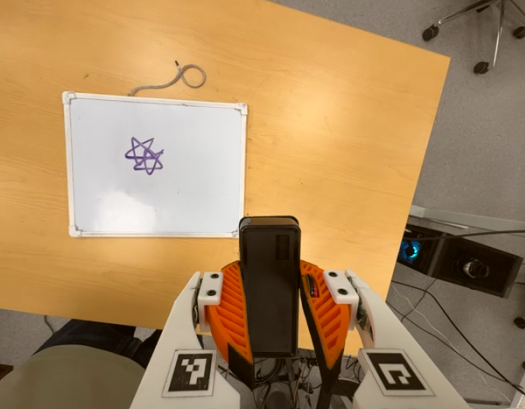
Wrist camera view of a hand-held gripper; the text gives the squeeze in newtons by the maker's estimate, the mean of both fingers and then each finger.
{"total": 10.2, "left": 8.6, "right": 11.9}